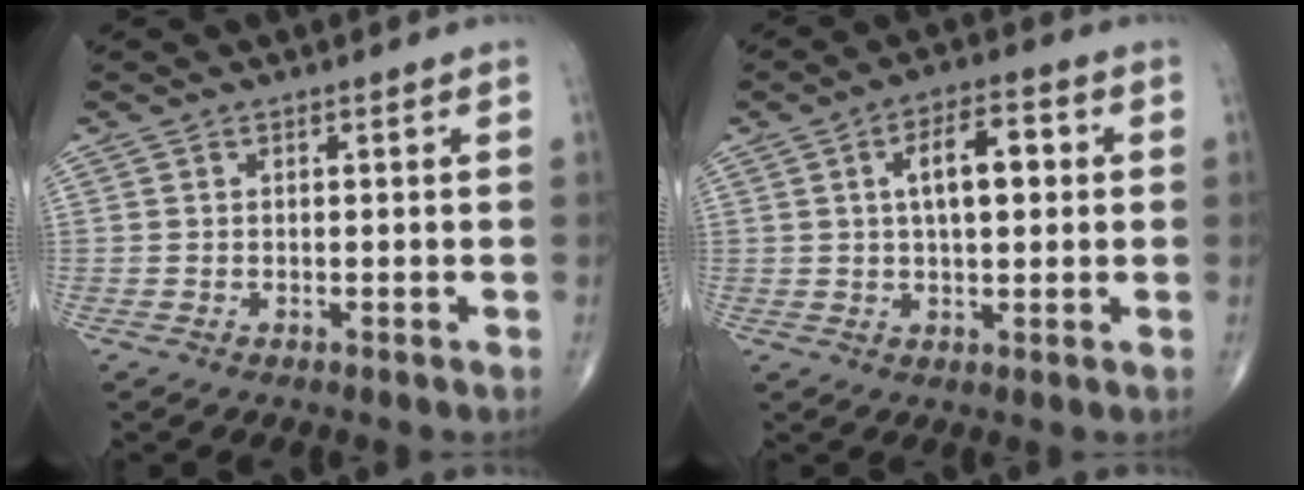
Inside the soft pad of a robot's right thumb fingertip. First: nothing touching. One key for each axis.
{"total": 9.0, "fx": 1.6, "fy": 4.1, "fz": 7.8, "tx": -0.112, "ty": 0.013, "tz": 0.022}